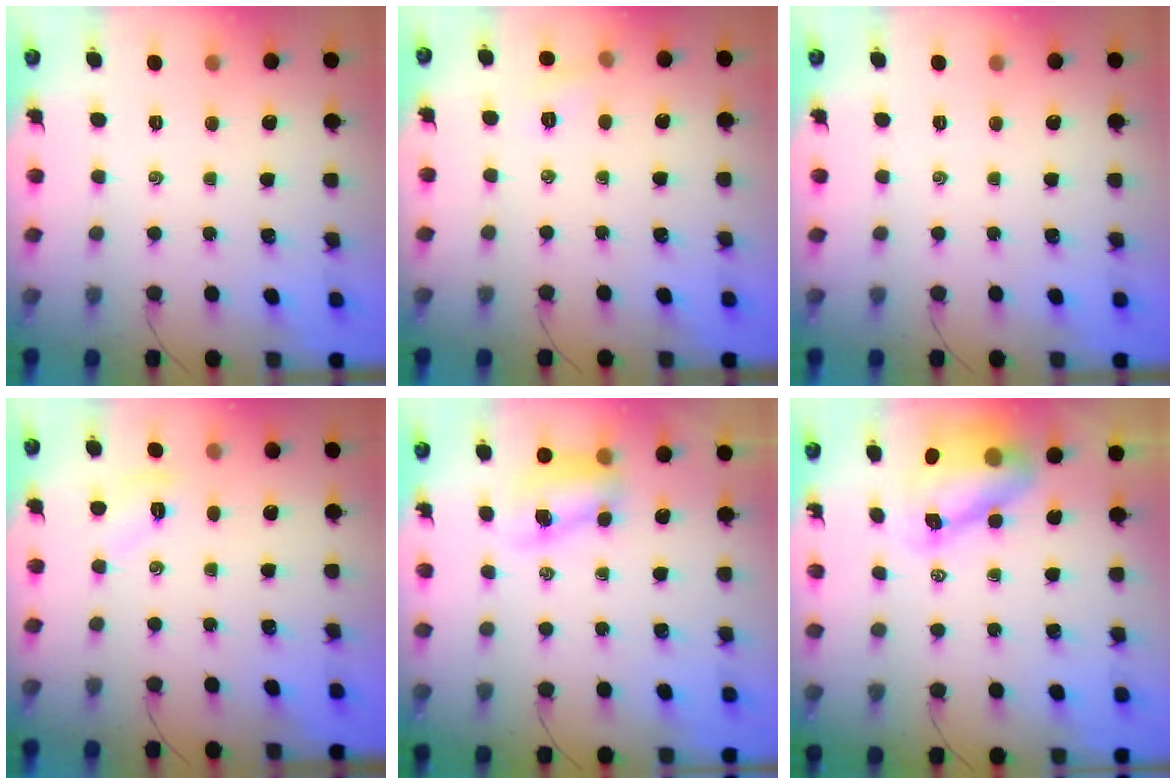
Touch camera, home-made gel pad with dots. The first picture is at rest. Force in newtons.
{"total": 4.9, "press": 4.8, "slide": 1.1}
{"total": 0.0}
{"total": 7.0, "press": 6.8, "slide": 1.5}
{"total": 7.6, "press": 7.5, "slide": 1.1}
{"total": 8.2, "press": 7.8, "slide": 2.3}